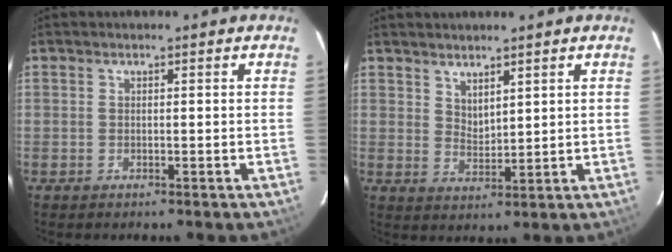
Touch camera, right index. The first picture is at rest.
{"total": 3.7, "force": [3.0, 1.4, 1.6], "torque": [-0.023, -0.004, 0.055]}